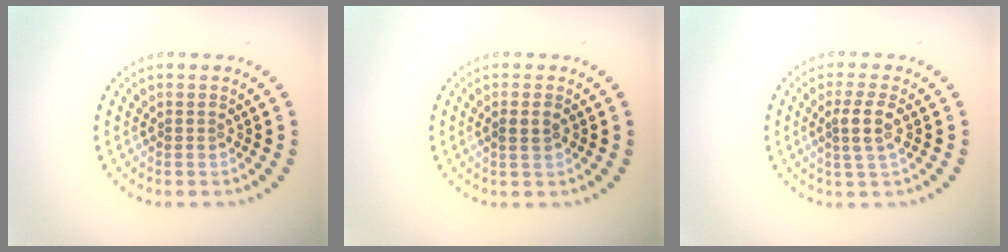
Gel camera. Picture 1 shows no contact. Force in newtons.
{"total": 1.3, "press": 1.2, "slide": 0.4}
{"total": 2.5, "press": 2.1, "slide": 1.3}